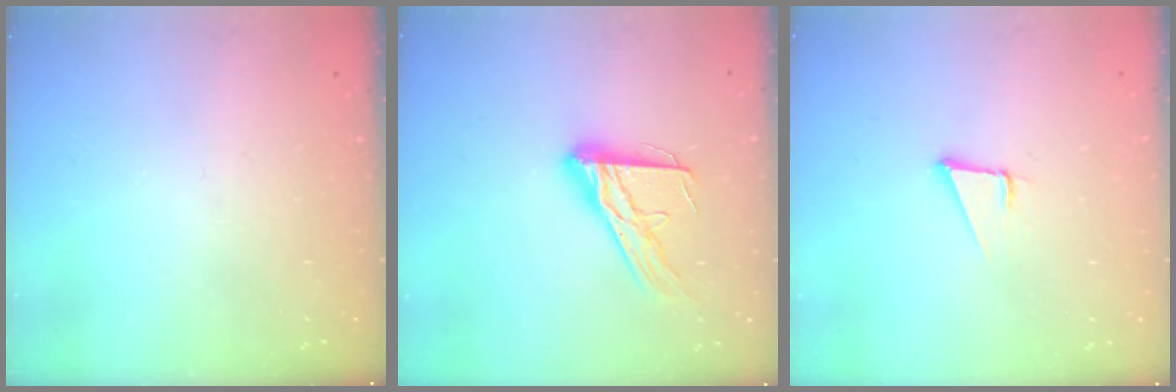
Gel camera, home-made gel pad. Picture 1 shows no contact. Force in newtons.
{"total": 14.8, "press": 14.8, "slide": 1.3}
{"total": 3.6, "press": 2.7, "slide": 2.4}